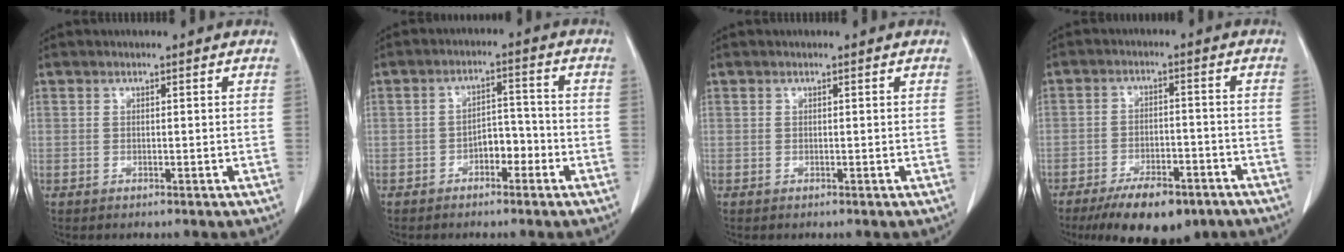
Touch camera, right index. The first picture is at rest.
{"total": 2.6, "force": [-1.1, 1.3, 2.0], "torque": [-0.026, 0.007, -0.018]}
{"total": 0.0}
{"total": 11.5, "force": [-8.3, 4.3, 6.8], "torque": [-0.102, -0.006, -0.129]}